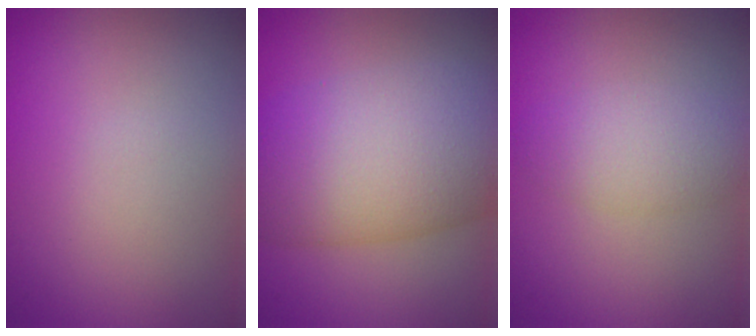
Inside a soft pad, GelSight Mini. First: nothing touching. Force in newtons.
{"total": 10.5, "press": 10.5, "slide": 0.1}
{"total": 3.1, "press": 3.1, "slide": 0.1}